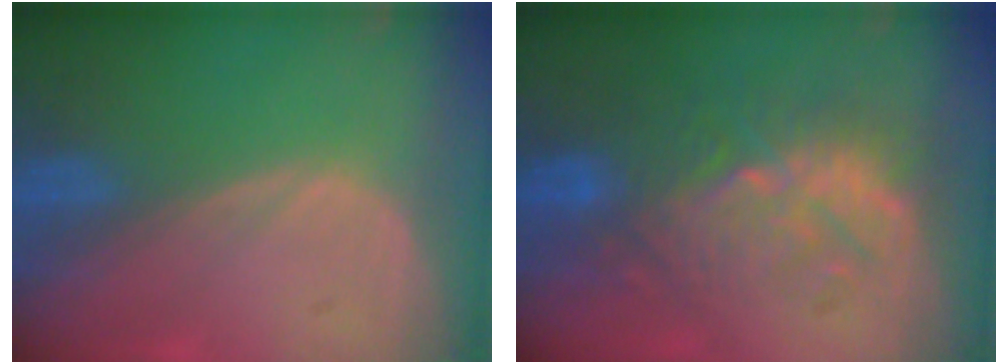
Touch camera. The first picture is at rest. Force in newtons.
{"total": 9.2, "press": 9.1, "slide": 1.6}